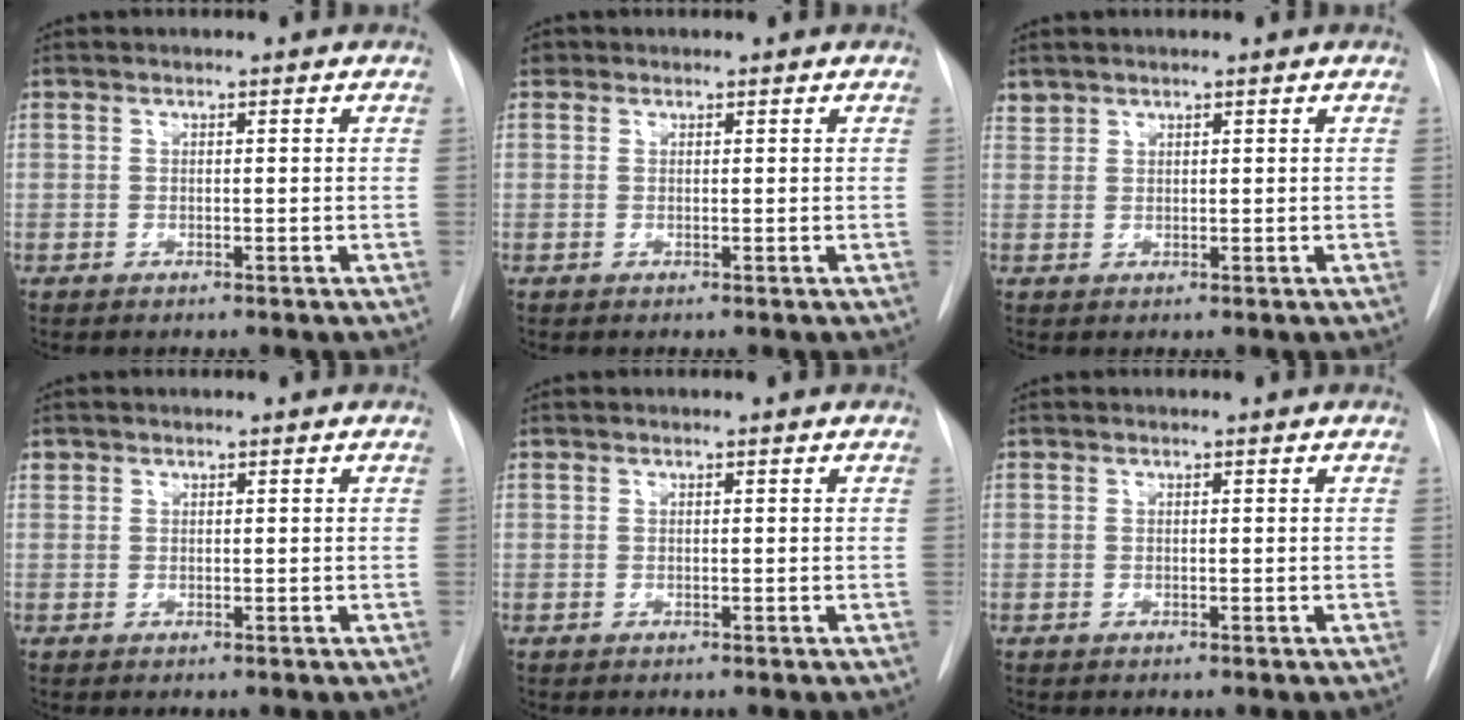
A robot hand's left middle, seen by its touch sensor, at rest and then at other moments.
{"total": 0.7, "force": [0.4, 0.6, 0.0], "torque": [0.004, 0.006, 0.004]}
{"total": 1.2, "force": [1.1, 0.4, -0.1], "torque": [0.003, 0.006, 0.022]}
{"total": 0.6, "force": [0.4, 0.5, 0.0], "torque": [0.002, 0.007, 0.007]}
{"total": 0.0}
{"total": 0.0}